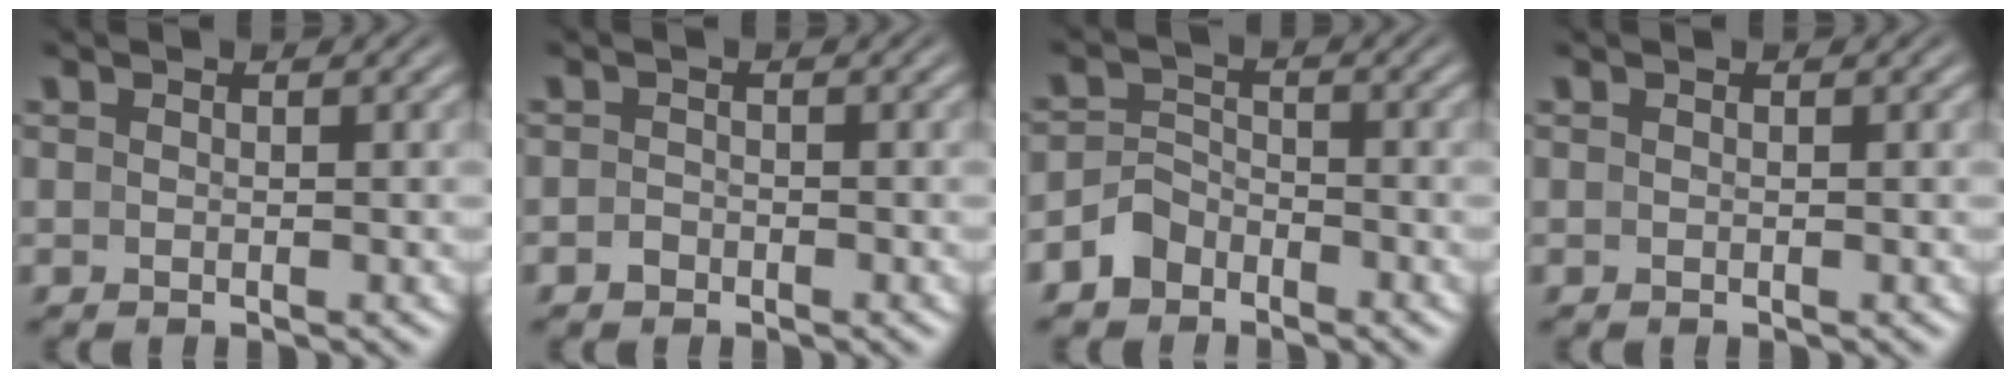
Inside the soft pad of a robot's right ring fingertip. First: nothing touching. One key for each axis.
{"total": 1.1, "fx": -1.0, "fy": 0.4, "fz": -0.1, "tx": -0.003, "ty": -0.011, "tz": -0.012}
{"total": 4.0, "fx": -3.0, "fy": 2.4, "fz": 0.9, "tx": -0.018, "ty": -0.012, "tz": -0.048}
{"total": 0.0}